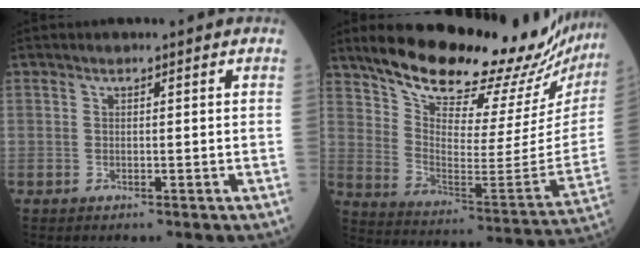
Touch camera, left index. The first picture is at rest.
{"total": 28.3, "force": [25.5, 3.9, 11.6], "torque": [-0.191, -0.100, 0.347]}